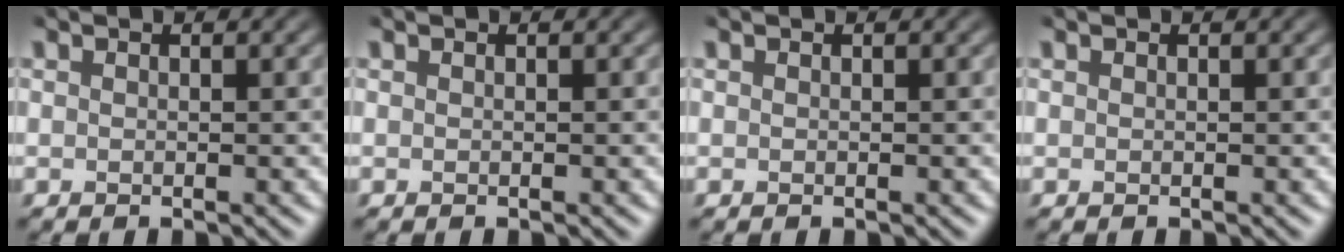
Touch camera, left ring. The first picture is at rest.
{"total": 0.0}
{"total": 0.0}
{"total": 0.0}